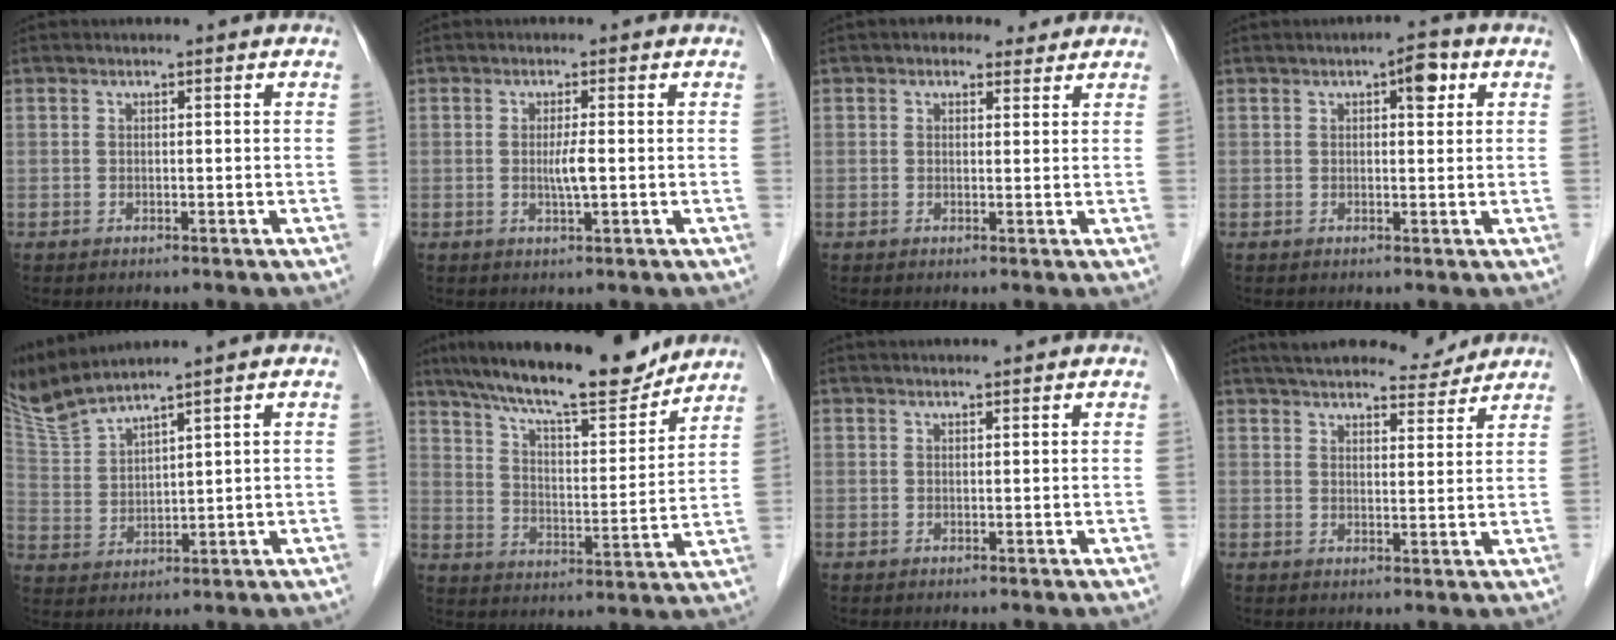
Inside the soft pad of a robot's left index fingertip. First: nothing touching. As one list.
[{"total": 2.5, "force": [-0.2, 0.0, 2.5], "torque": [-0.050, -0.004, -0.002]}, {"total": 3.1, "force": [2.3, 1.8, 1.0], "torque": [-0.012, 0.016, 0.031]}, {"total": 3.4, "force": [1.4, 1.2, 2.8], "torque": [-0.037, 0.010, 0.015]}, {"total": 8.0, "force": [7.3, -1.0, 3.2], "torque": [-0.086, 0.005, 0.159]}, {"total": 17.2, "force": [14.9, 2.7, 8.2], "torque": [-0.137, 0.004, 0.236]}, {"total": 2.8, "force": [2.6, 0.2, 0.9], "torque": [-0.009, 0.020, 0.036]}, {"total": 12.2, "force": [11.4, 2.2, 3.9], "torque": [-0.051, 0.010, 0.157]}]